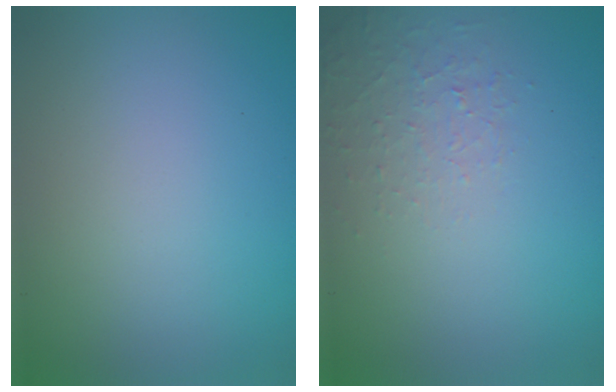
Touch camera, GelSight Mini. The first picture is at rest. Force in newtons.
{"total": 1.3, "press": 0.4, "slide": 1.2}